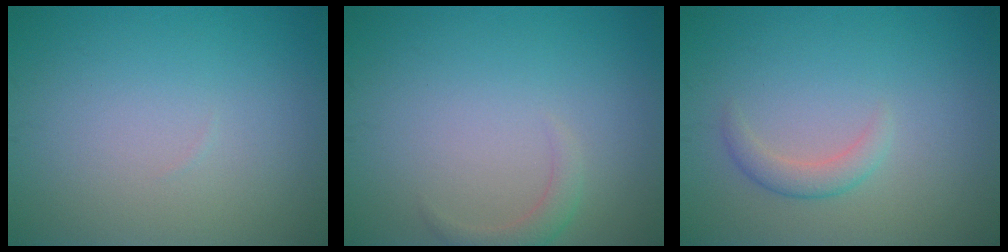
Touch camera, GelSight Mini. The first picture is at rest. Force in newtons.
{"total": 1.6, "press": 1.6, "slide": 0.1}
{"total": 1.7, "press": 1.7, "slide": 0.1}